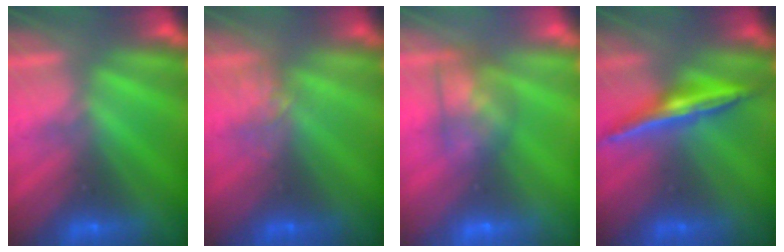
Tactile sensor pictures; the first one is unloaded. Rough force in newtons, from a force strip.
{"total": 4.4}
{"total": 5.8}
{"total": 1.6}